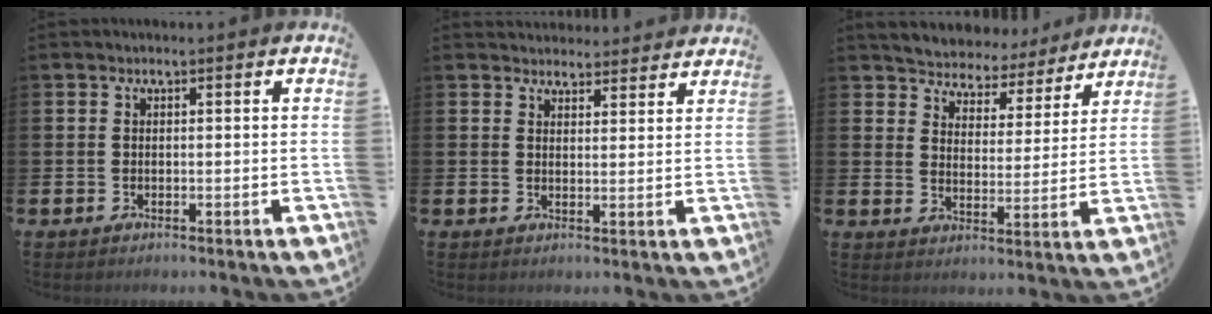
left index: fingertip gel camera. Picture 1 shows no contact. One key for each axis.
{"total": 3.5, "fx": 3.4, "fy": 0.9, "fz": -0.2, "tx": 0.004, "ty": -0.019, "tz": 0.062}
{"total": 5.3, "fx": 5.0, "fy": 1.6, "fz": -0.1, "tx": -0.025, "ty": -0.047, "tz": 0.084}